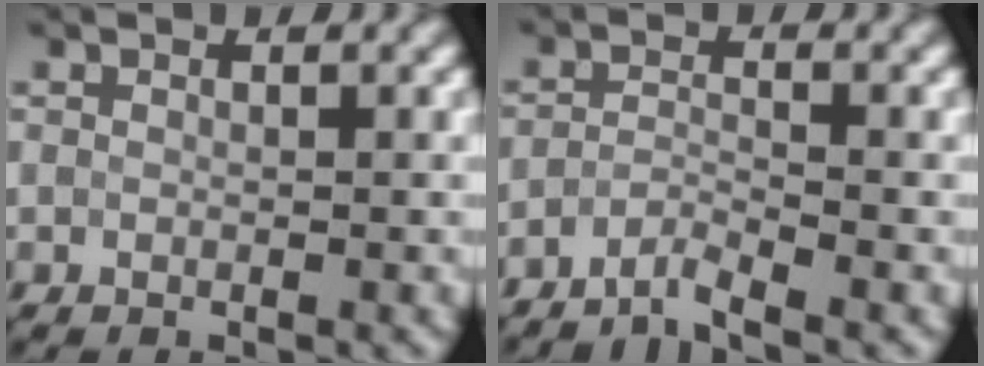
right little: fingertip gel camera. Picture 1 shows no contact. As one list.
[{"total": 2.3, "force": [-2.3, -0.2, 0.1], "torque": [-0.001, -0.001, -0.052]}]